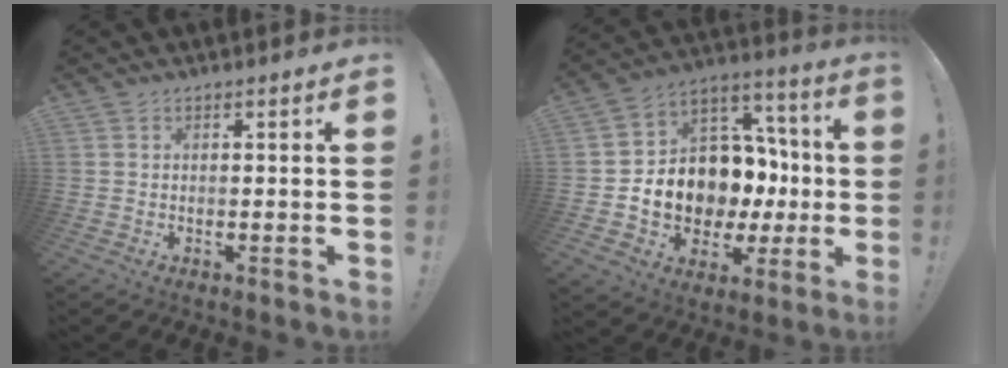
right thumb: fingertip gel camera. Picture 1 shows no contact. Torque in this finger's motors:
{"motor_torque": [2.53, 2.48, 0.22, -0.04, 0.08]}